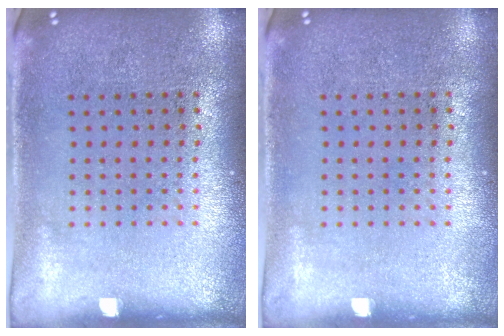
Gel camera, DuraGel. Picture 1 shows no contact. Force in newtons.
{"total": 0.0}